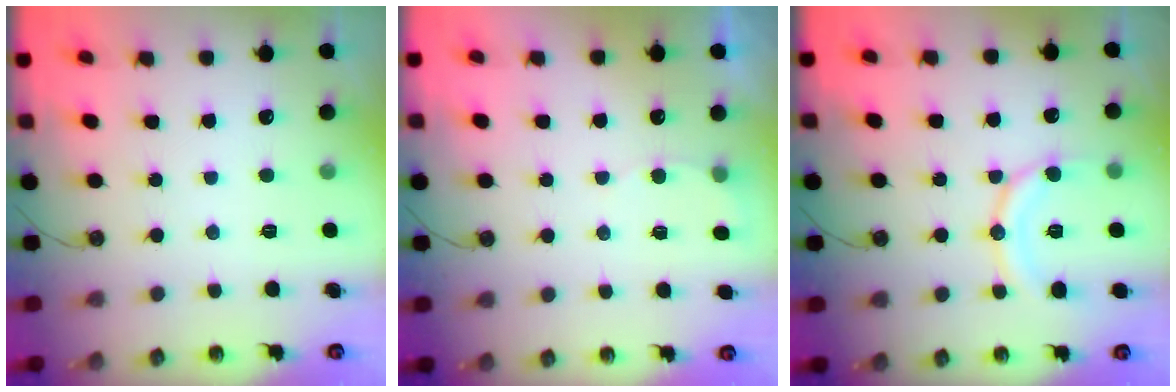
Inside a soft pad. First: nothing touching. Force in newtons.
{"total": 3.9, "press": 3.6, "slide": 1.4}
{"total": 12.4, "press": 12.4, "slide": 1.3}